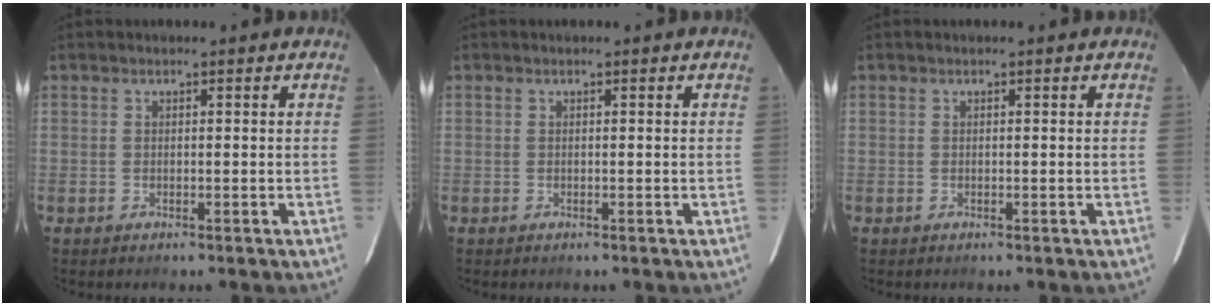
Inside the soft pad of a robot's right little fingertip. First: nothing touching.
{"total": 0.0}
{"total": 0.0}